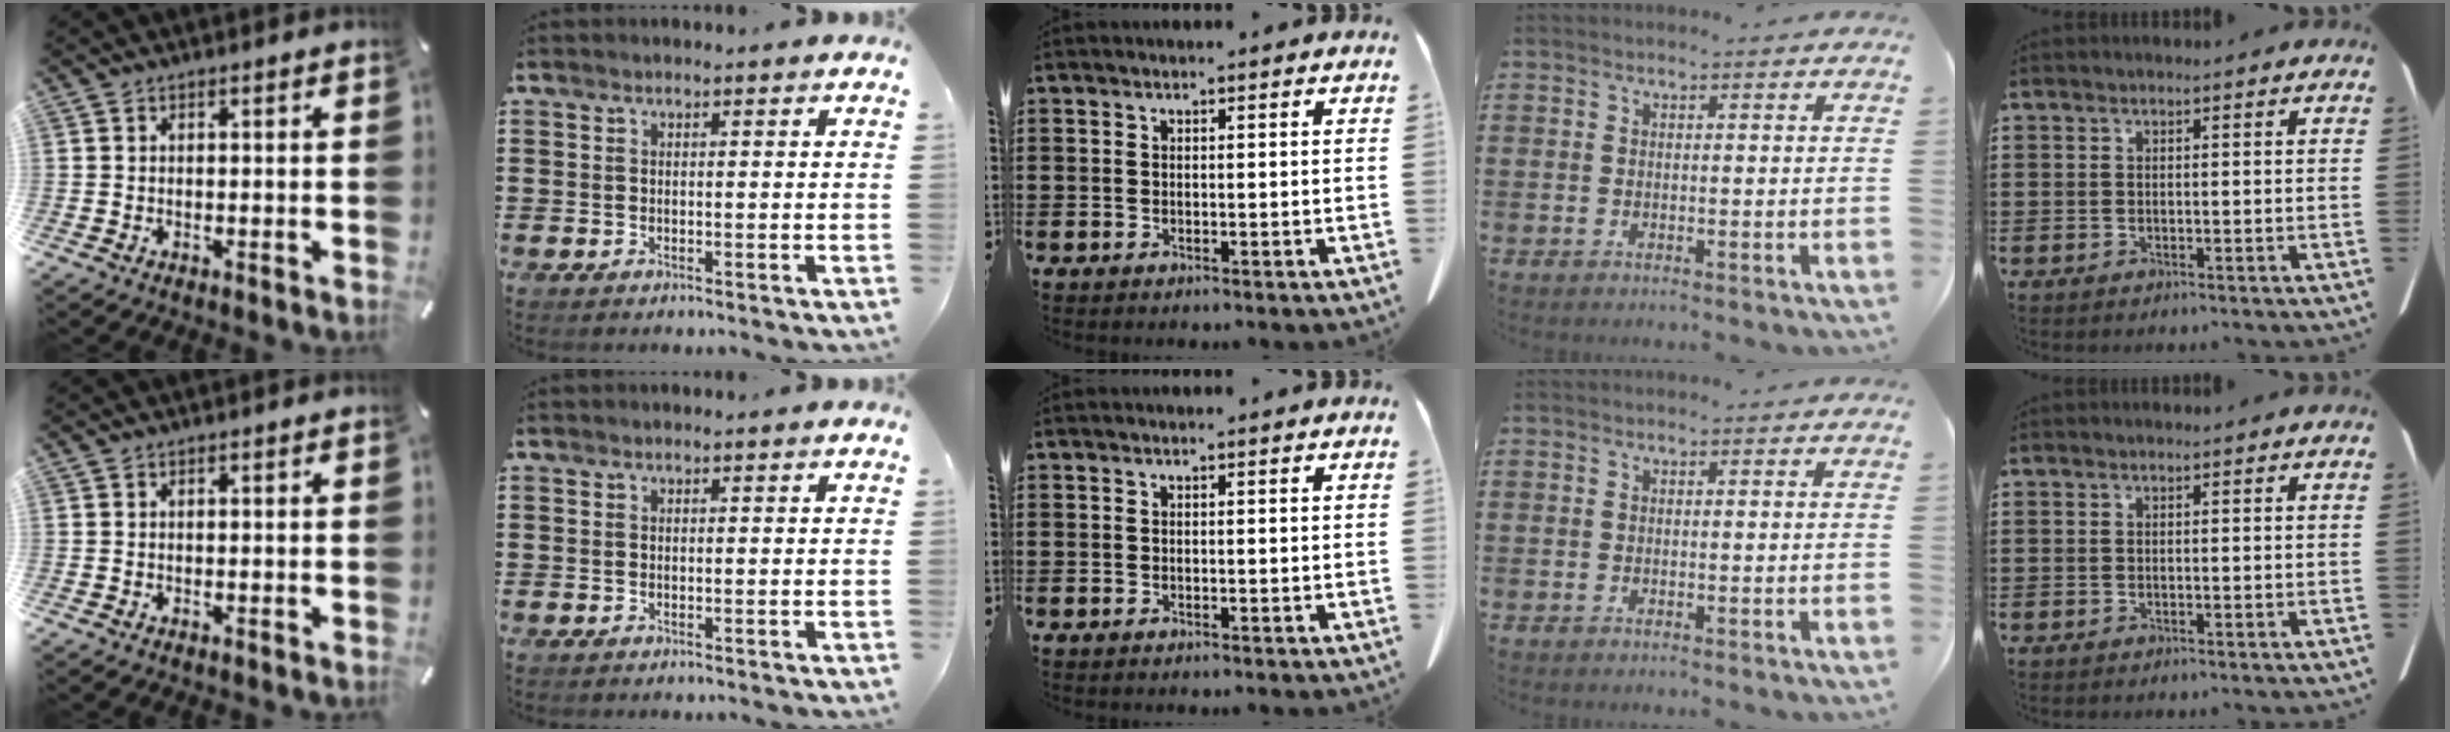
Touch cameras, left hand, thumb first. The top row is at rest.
{}